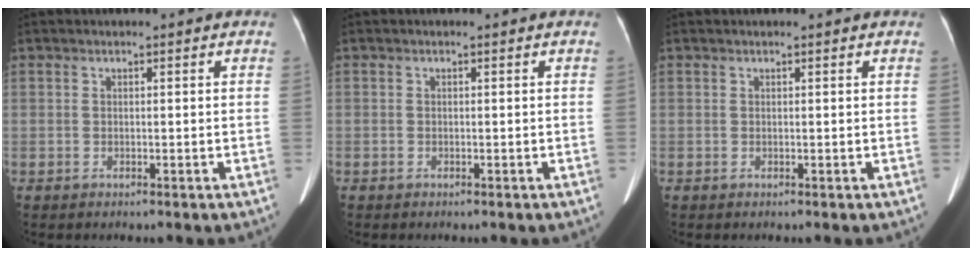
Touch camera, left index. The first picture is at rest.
{"total": 0.6, "force": [-0.3, 0.5, -0.1], "torque": [0.002, 0.007, -0.007]}
{"total": 0.7, "force": [0.6, 0.1, 0.2], "torque": [-0.006, 0.018, 0.006]}